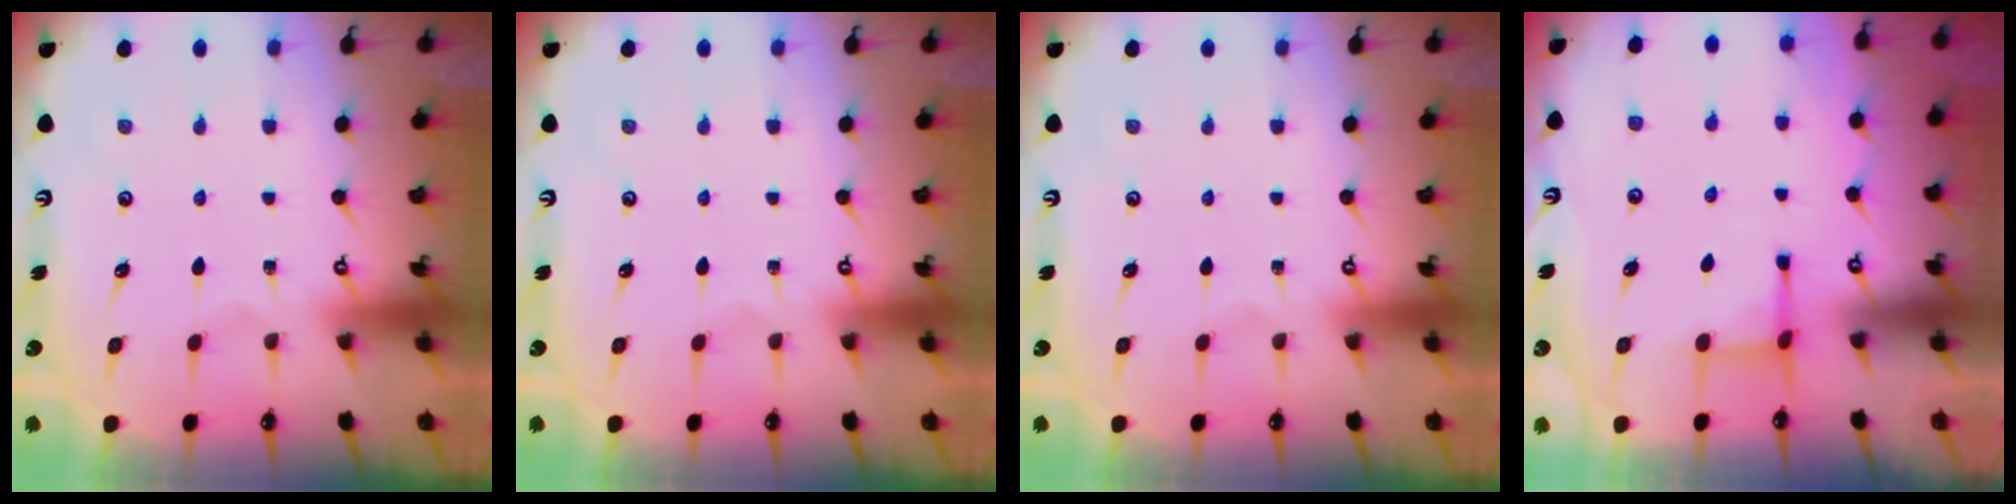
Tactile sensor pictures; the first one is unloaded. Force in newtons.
{"total": 0.0}
{"total": 0.0}
{"total": 2.6, "press": 2.6, "slide": 0.7}